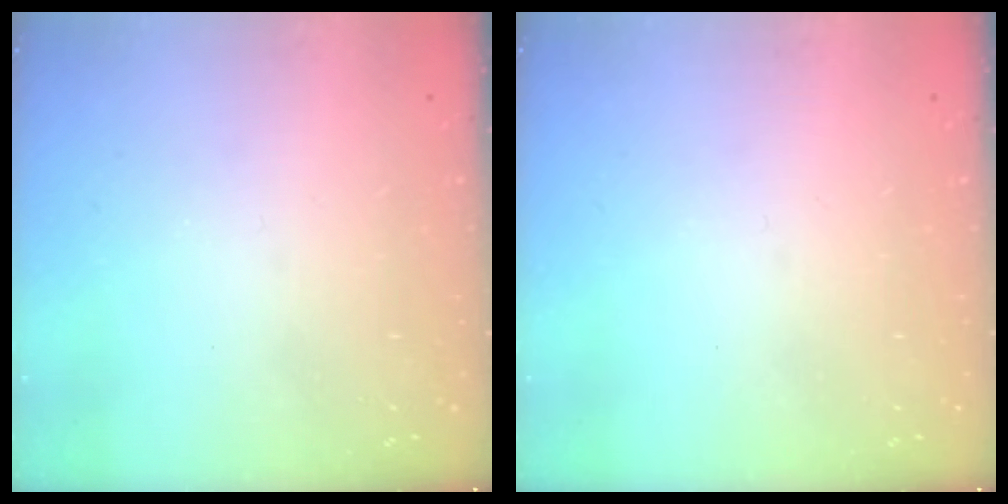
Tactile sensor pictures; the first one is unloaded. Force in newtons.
{"total": 0.0}